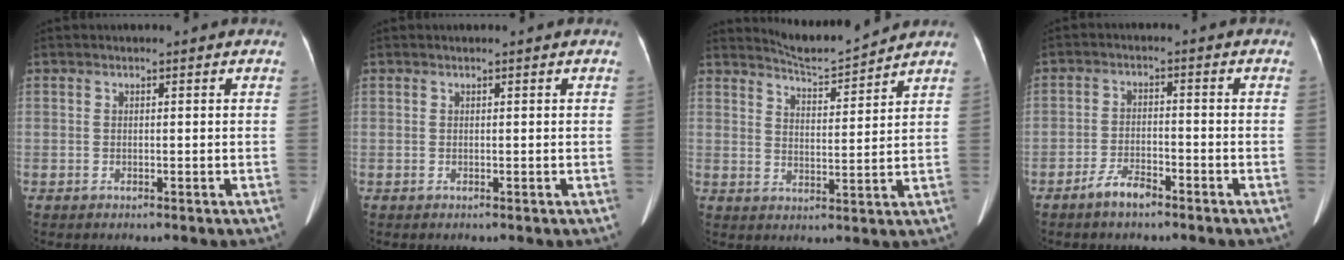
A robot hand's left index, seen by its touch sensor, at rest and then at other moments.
{"total": 0.0}
{"total": 6.6, "force": [6.6, -0.8, 0.4], "torque": [-0.020, -0.009, 0.113]}
{"total": 4.0, "force": [-3.1, 1.1, 2.2], "torque": [-0.046, 0.001, -0.058]}